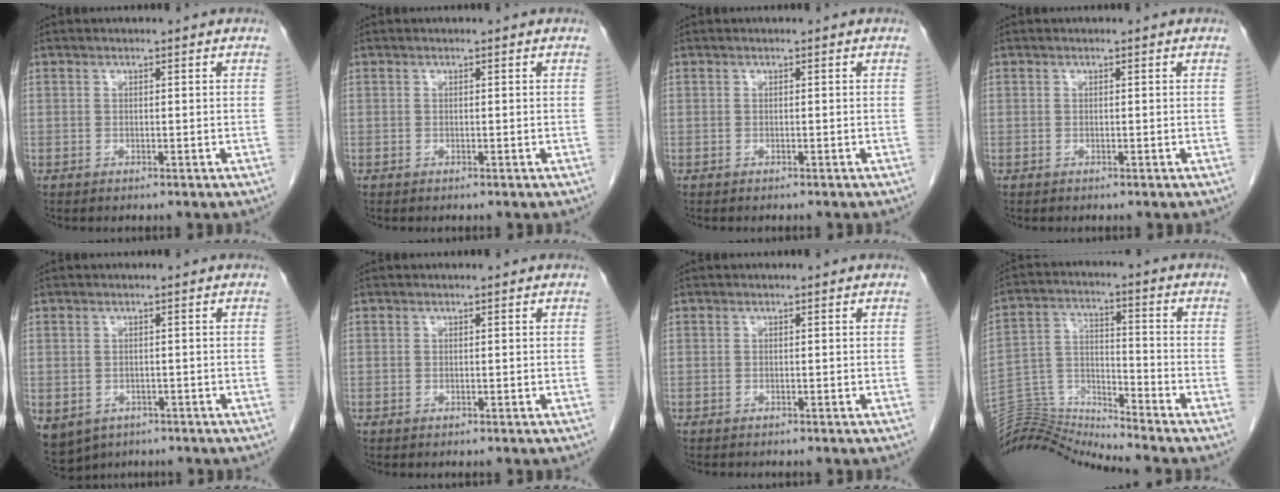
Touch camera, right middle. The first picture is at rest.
{"total": 0.0}
{"total": 1.0, "force": [-0.8, 0.2, 0.4], "torque": [-0.008, -0.002, -0.011]}
{"total": 0.0}
{"total": 13.5, "force": [-6.7, 10.5, 5.2], "torque": [-0.159, -0.015, -0.079]}
{"total": 0.0}
{"total": 0.7, "force": [-0.6, 0.1, 0.2], "torque": [-0.008, -0.002, -0.011]}
{"total": 11.5, "force": [-11.2, -2.3, -0.5], "torque": [0.006, 0.046, -0.208]}